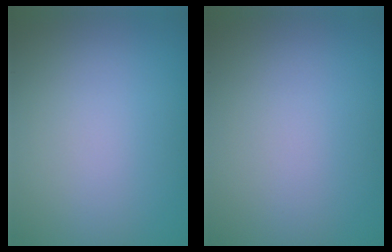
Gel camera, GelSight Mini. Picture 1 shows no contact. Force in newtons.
{"total": 0.0}